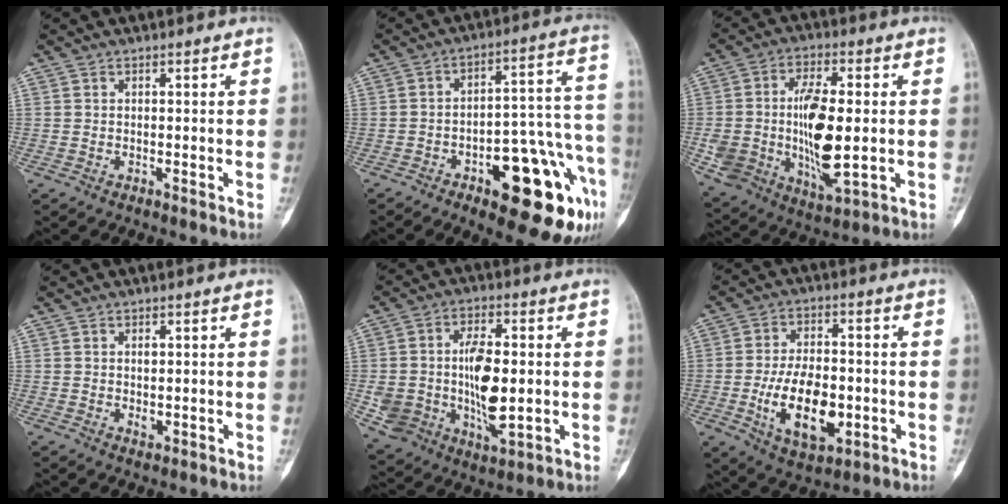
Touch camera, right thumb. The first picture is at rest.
{"total": 22.0, "force": [-9.9, 8.2, 17.8], "torque": [-0.170, 0.073, -0.125]}
{"total": 18.4, "force": [-0.4, 8.8, 16.2], "torque": [-0.303, -0.003, 0.005]}
{"total": 1.9, "force": [0.2, 1.2, 1.5], "torque": [-0.018, -0.005, 0.005]}
{"total": 16.4, "force": [-0.4, 9.1, 13.6], "torque": [-0.235, 0.005, 0.007]}
{"total": 14.5, "force": [-3.3, 7.8, 11.8], "torque": [-0.187, 0.007, -0.045]}